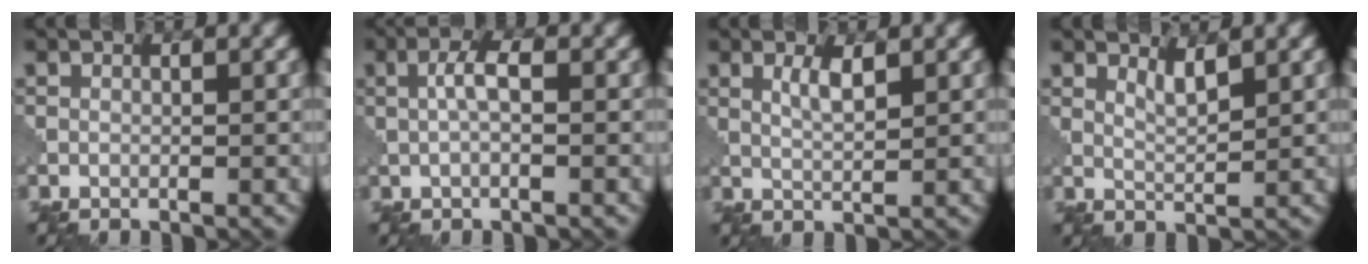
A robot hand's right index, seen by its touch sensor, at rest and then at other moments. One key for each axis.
{"total": 2.3, "fx": 0.2, "fy": 0.6, "fz": 2.2, "tx": -0.045, "ty": 0.007, "tz": 0.001}
{"total": 2.0, "fx": 1.0, "fy": 0.4, "fz": 1.7, "tx": -0.036, "ty": -0.001, "tz": 0.018}
{"total": 1.8, "fx": 1.3, "fy": 0.3, "fz": 1.3, "tx": -0.025, "ty": -0.004, "tz": 0.023}